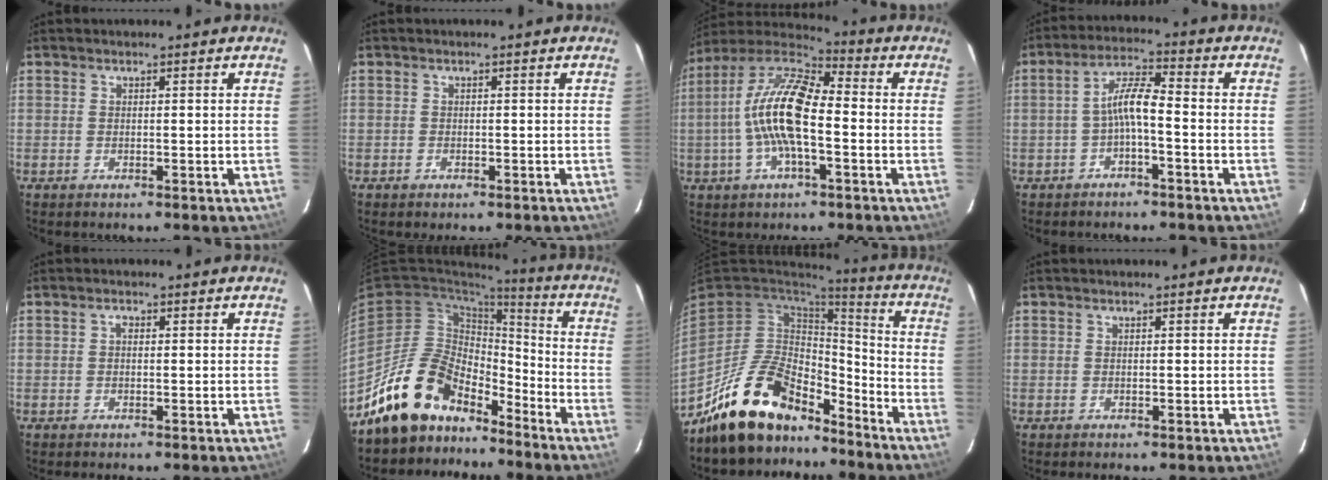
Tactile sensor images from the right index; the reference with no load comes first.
{"total": 0.9, "force": [-0.6, 0.7, 0.3], "torque": [-0.005, 0.000, -0.007]}
{"total": 15.0, "force": [-2.0, 5.1, 14.0], "torque": [-0.270, 0.007, -0.047]}
{"total": 5.3, "force": [-2.0, 0.9, 4.9], "torque": [-0.104, 0.015, -0.036]}
{"total": 0.8, "force": [0.0, 0.6, 0.5], "torque": [-0.008, 0.005, -0.002]}
{"total": 15.2, "force": [-11.9, 7.9, 5.3], "torque": [-0.113, 0.034, -0.204]}
{"total": 17.4, "force": [-13.3, 8.2, 7.8], "torque": [-0.171, 0.025, -0.217]}
{"total": 0.0}